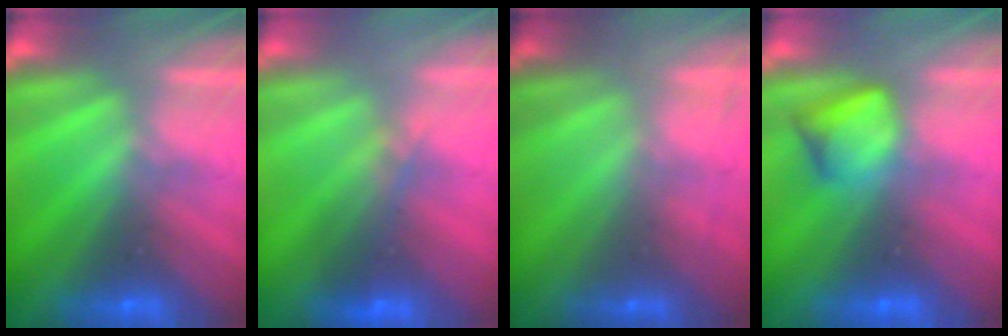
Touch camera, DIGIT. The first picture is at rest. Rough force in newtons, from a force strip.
{"total": 4.1}
{"total": 2.2}
{"total": 4.6}